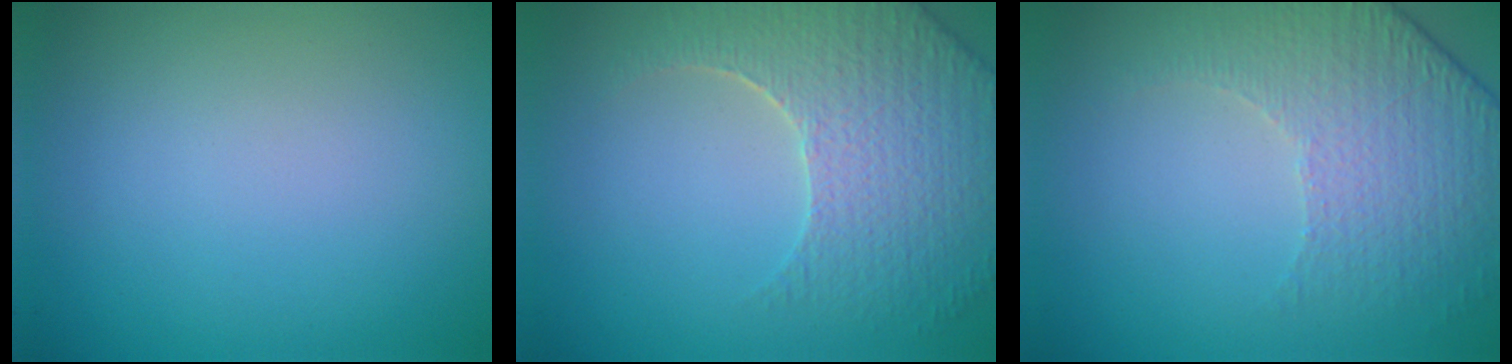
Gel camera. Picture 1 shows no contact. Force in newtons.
{"total": 5.4, "press": 4.8, "slide": 2.5}
{"total": 4.9, "press": 3.4, "slide": 3.5}